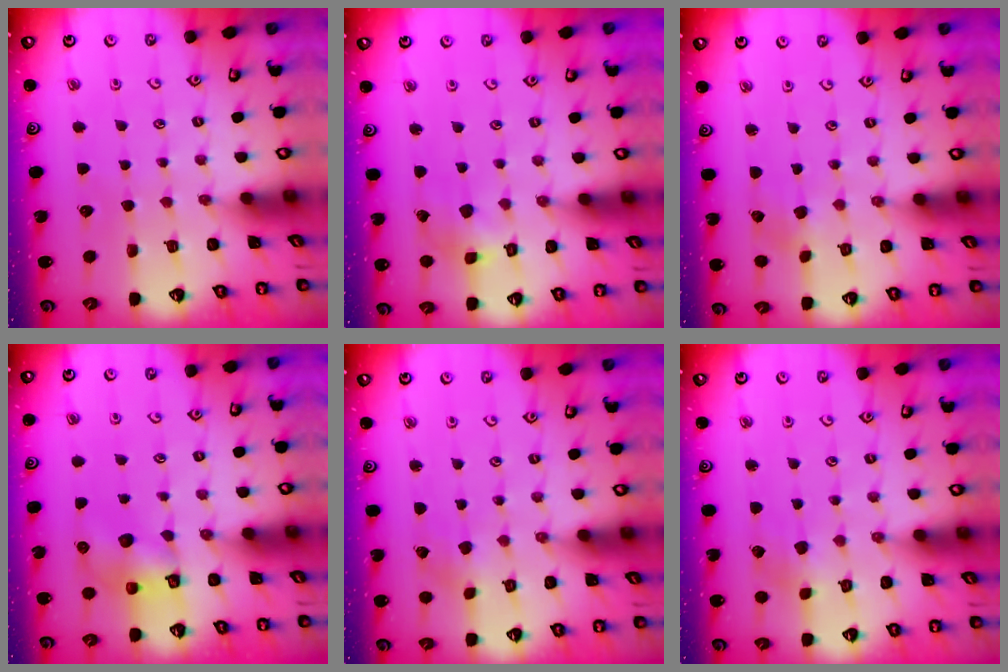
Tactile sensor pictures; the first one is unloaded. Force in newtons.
{"total": 4.1, "press": 4.1, "slide": 0.5}
{"total": 2.6, "press": 2.6, "slide": 0.6}
{"total": 6.6, "press": 6.6, "slide": 0.3}
{"total": 0.5, "press": 0.5, "slide": 0.1}
{"total": 2.3, "press": 2.2, "slide": 0.4}